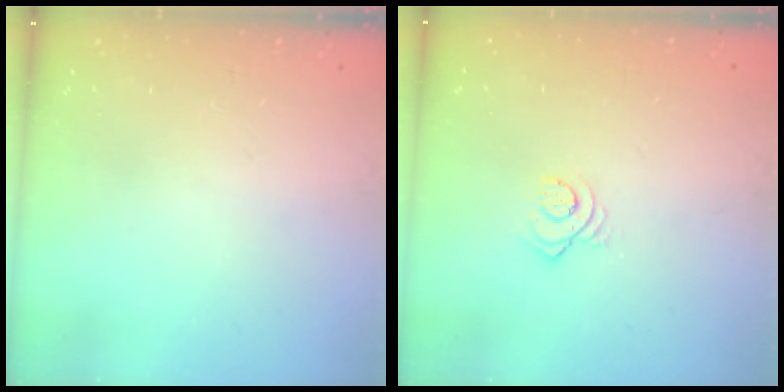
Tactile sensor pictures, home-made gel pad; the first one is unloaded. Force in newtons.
{"total": 3.3, "press": 3.3, "slide": 0.2}